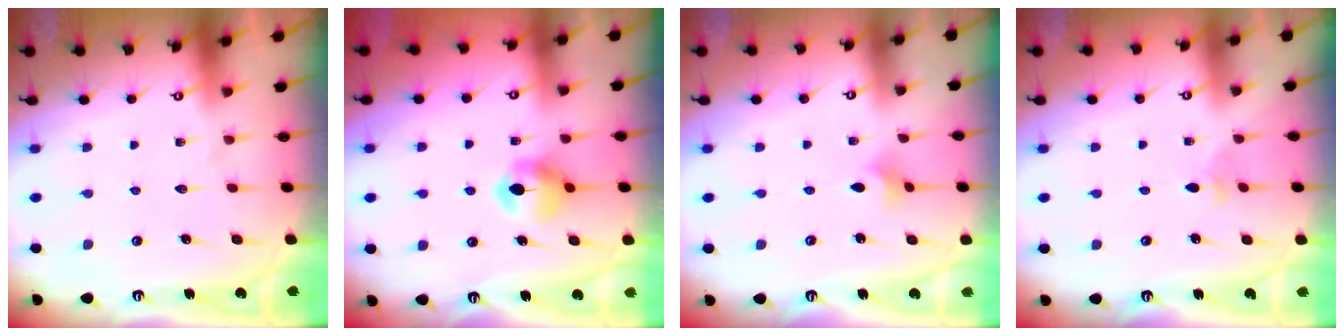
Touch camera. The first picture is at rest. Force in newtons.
{"total": 7.1, "press": 7.1, "slide": 0.6}
{"total": 2.0, "press": 1.9, "slide": 0.6}
{"total": 2.4, "press": 2.3, "slide": 0.6}